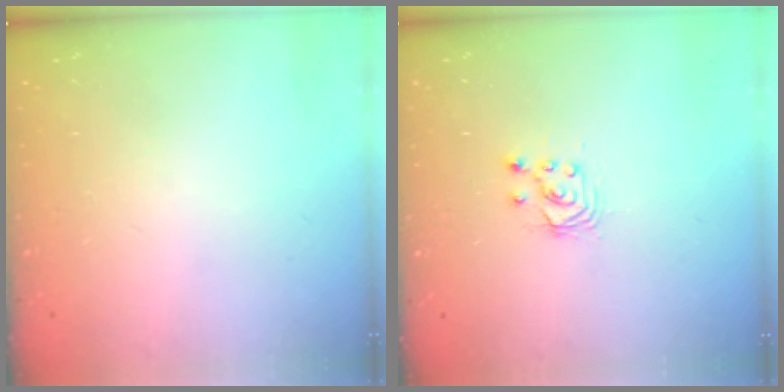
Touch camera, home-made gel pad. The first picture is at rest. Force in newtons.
{"total": 2.9, "press": 2.9, "slide": 0.2}